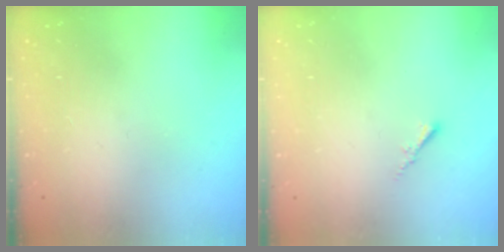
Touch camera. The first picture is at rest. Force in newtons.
{"total": 0.5, "press": 0.4, "slide": 0.3}